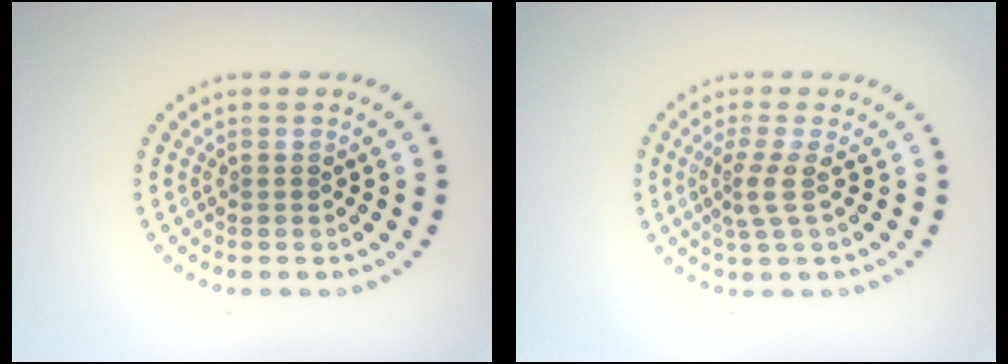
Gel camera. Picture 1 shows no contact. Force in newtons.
{"total": 2.2, "press": 1.6, "slide": 1.5}